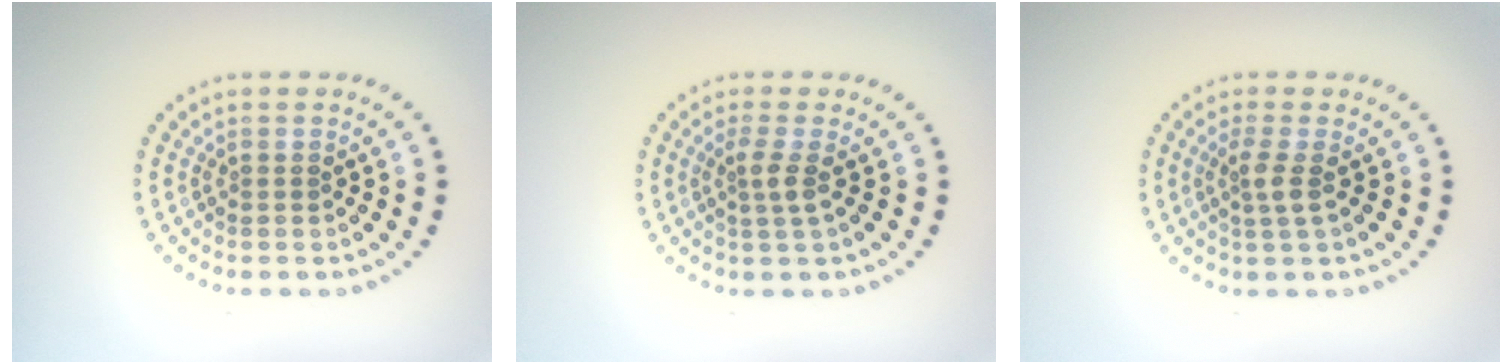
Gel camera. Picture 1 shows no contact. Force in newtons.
{"total": 1.8, "press": 1.3, "slide": 1.1}
{"total": 1.7, "press": 1.4, "slide": 1.0}